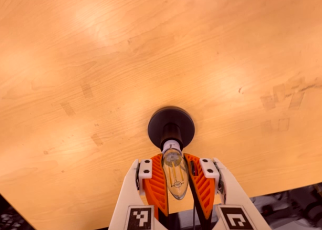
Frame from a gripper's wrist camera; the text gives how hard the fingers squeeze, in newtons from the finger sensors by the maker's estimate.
{"total": 20.5, "left": 21.3, "right": 19.7}